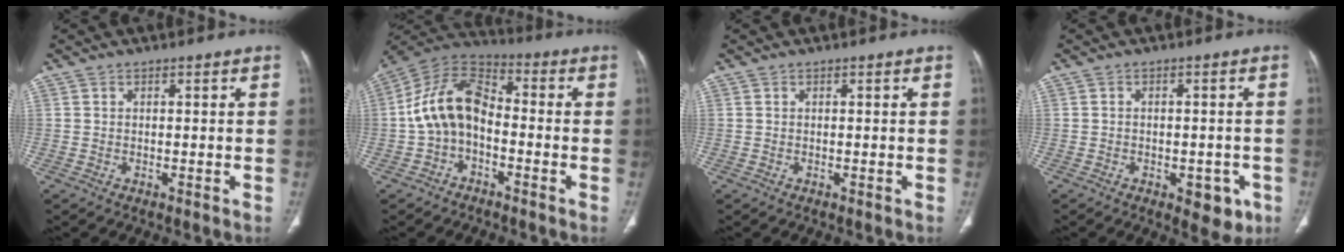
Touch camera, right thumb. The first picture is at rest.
{"total": 12.3, "force": [-1.9, 8.1, 9.0], "torque": [-0.158, 0.044, -0.050]}
{"total": 0.0}
{"total": 5.7, "force": [-2.5, 3.2, 4.1], "torque": [-0.025, 0.009, -0.024]}